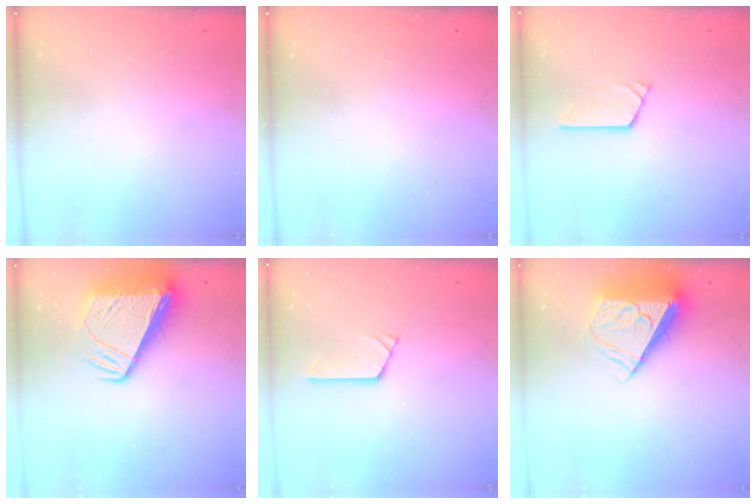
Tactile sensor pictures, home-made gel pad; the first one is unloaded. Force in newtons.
{"total": 0.0}
{"total": 2.9, "press": 2.9, "slide": 0.3}
{"total": 12.8, "press": 12.8, "slide": 1.1}
{"total": 2.9, "press": 2.9, "slide": 0.3}
{"total": 10.4, "press": 10.3, "slide": 1.6}